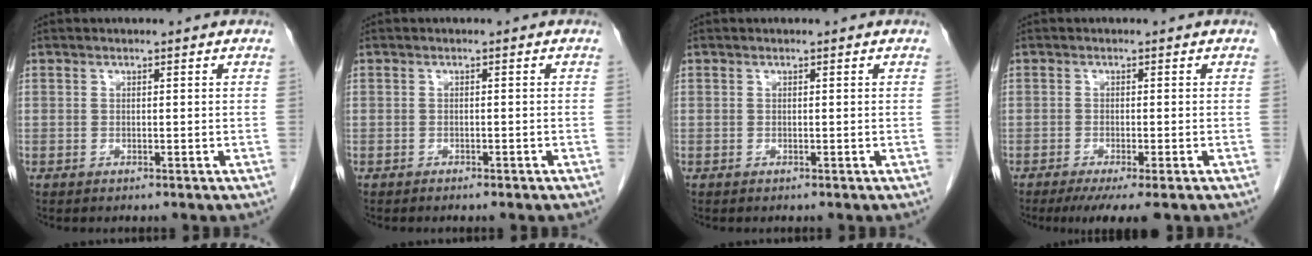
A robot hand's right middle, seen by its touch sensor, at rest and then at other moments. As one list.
[{"total": 1.4, "force": [-1.1, 0.4, 0.8], "torque": [-0.015, -0.002, -0.010]}, {"total": 0.0}, {"total": 5.4, "force": [-3.7, 0.6, 3.9], "torque": [-0.055, -0.016, -0.055]}]